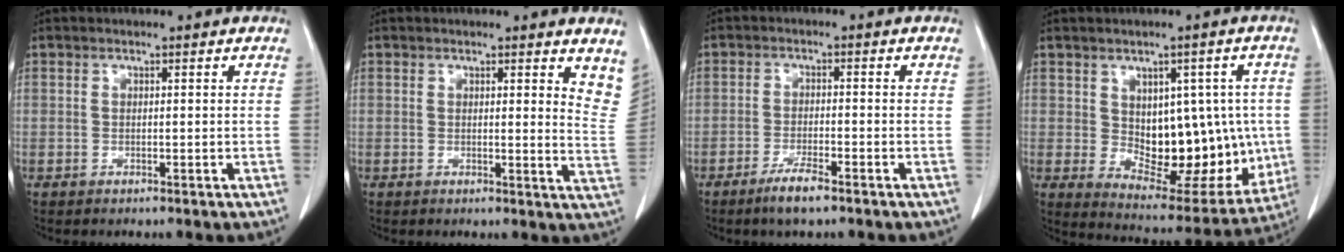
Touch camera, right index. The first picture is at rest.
{"total": 5.8, "force": [4.7, 1.1, 3.2], "torque": [-0.028, -0.027, 0.028]}
{"total": 4.2, "force": [-3.0, 0.4, 2.9], "torque": [-0.060, -0.006, -0.055]}
{"total": 16.2, "force": [-0.2, 8.7, 13.7], "torque": [-0.179, 0.007, 0.029]}